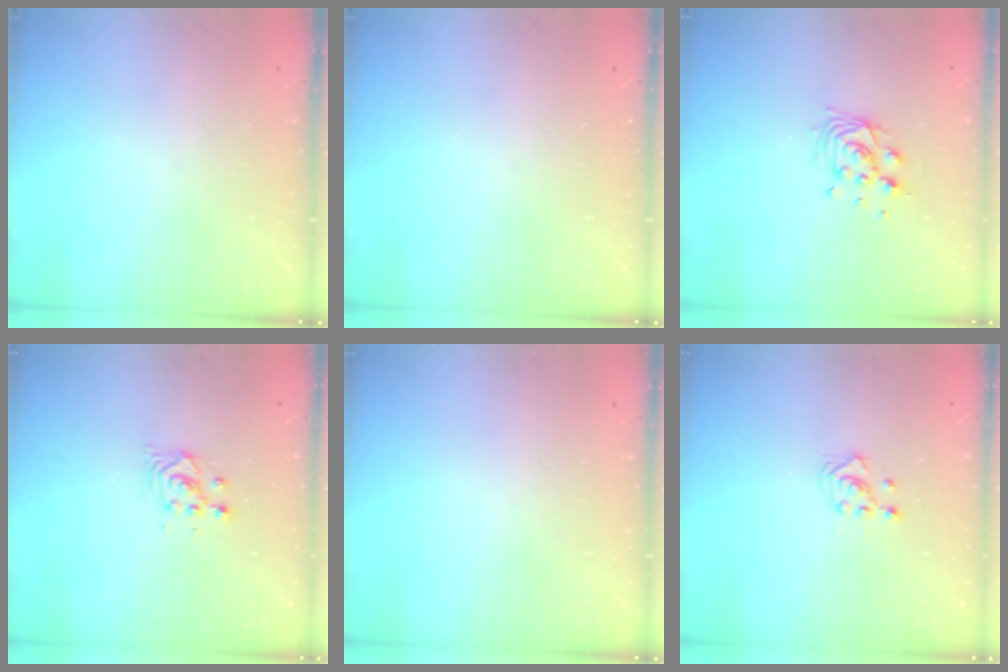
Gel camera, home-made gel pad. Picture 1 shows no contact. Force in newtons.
{"total": 0.0}
{"total": 8.9, "press": 8.9, "slide": 1.0}
{"total": 2.8, "press": 2.8, "slide": 0.1}
{"total": 0.0}
{"total": 2.5, "press": 2.3, "slide": 1.0}